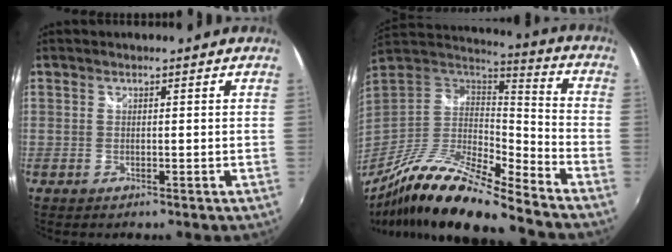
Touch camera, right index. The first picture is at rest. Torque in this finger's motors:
{"motor_torque": [-0.06, -0.03, 0.23, 0.03]}